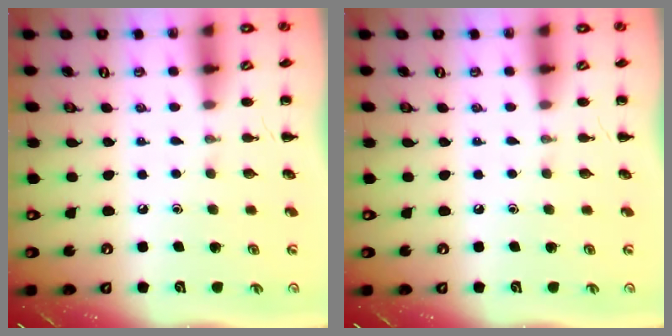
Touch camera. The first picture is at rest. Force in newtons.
{"total": 0.0}